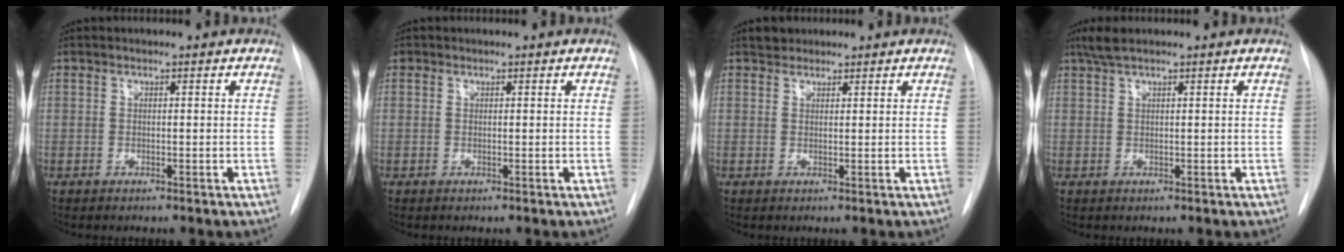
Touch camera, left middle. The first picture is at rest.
{"total": 0.0}
{"total": 1.6, "force": [1.3, 0.8, -0.1], "torque": [0.003, 0.003, 0.019]}
{"total": 2.5, "force": [1.9, 0.2, 1.5], "torque": [-0.037, 0.010, 0.042]}